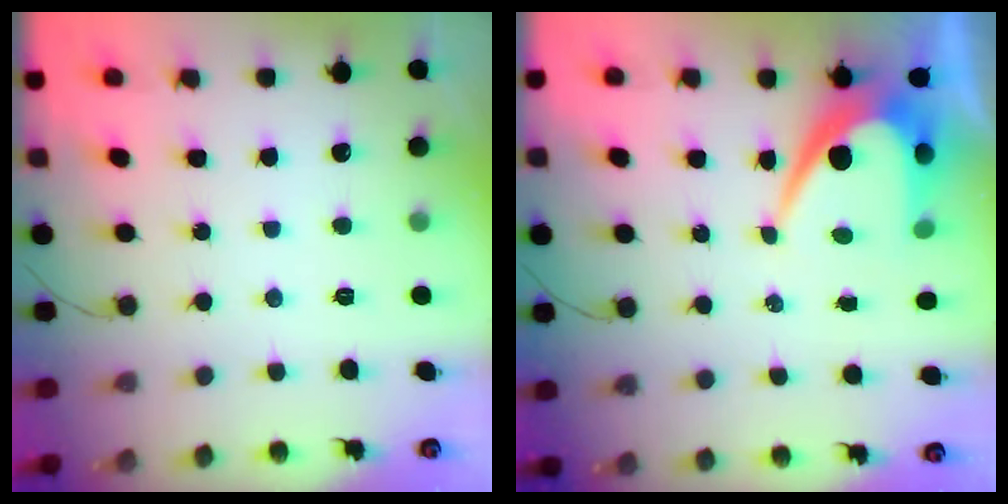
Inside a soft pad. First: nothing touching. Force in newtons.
{"total": 8.1, "press": 8.1, "slide": 0.6}